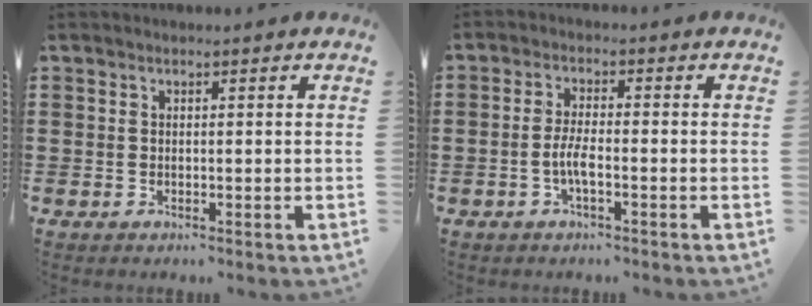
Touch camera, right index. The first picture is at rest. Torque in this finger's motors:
{"motor_torque": [1.91, 0.23, 0.42, 0.10]}